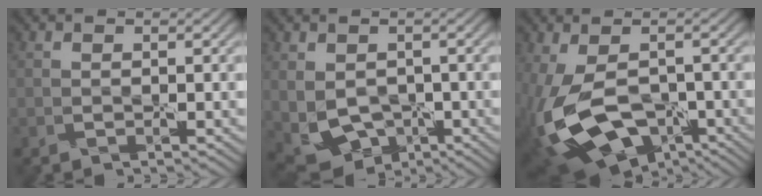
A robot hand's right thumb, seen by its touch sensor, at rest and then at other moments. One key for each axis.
{"total": 7.4, "fx": -1.2, "fy": 5.7, "fz": 4.6, "tx": -0.117, "ty": -0.037, "tz": -0.011}
{"total": 15.2, "fx": -6.3, "fy": 8.4, "fz": 10.9, "tx": -0.258, "ty": -0.051, "tz": -0.084}